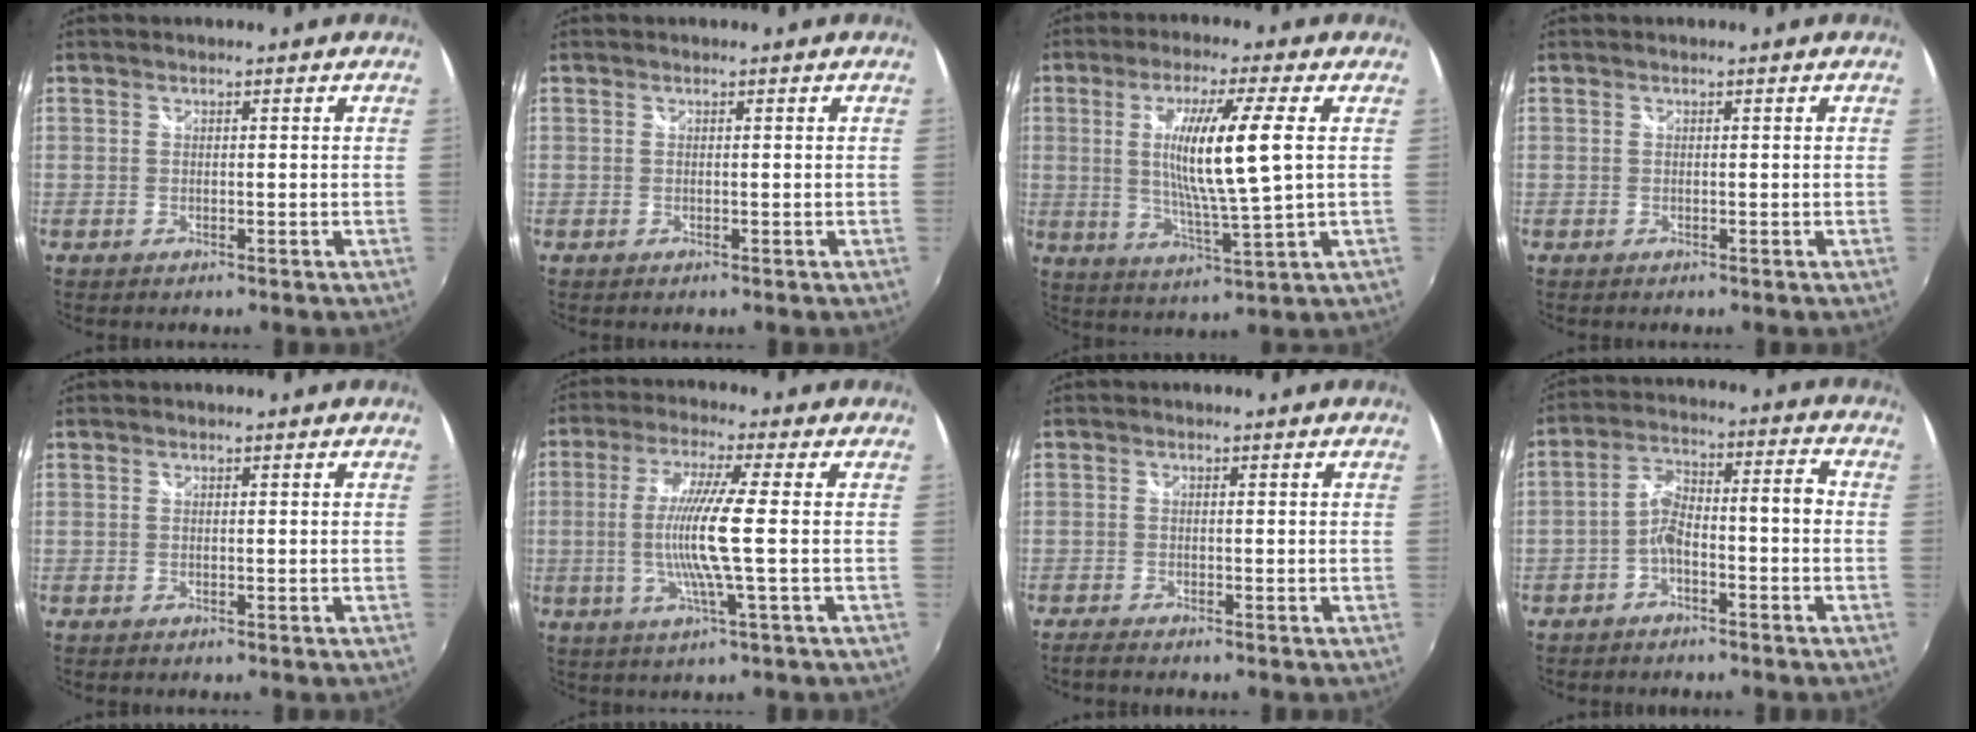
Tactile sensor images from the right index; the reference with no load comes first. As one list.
[{"total": 0.0}, {"total": 12.0, "force": [1.6, -0.5, 11.9], "torque": [-0.214, -0.014, 0.032]}, {"total": 0.0}, {"total": 0.0}, {"total": 9.3, "force": [-1.0, -1.3, 9.2], "torque": [-0.181, -0.008, -0.020]}, {"total": 2.2, "force": [-2.0, 0.3, 0.7], "torque": [-0.019, -0.012, -0.037]}, {"total": 6.9, "force": [-3.4, 2.0, 5.6], "torque": [-0.114, 0.023, -0.055]}]